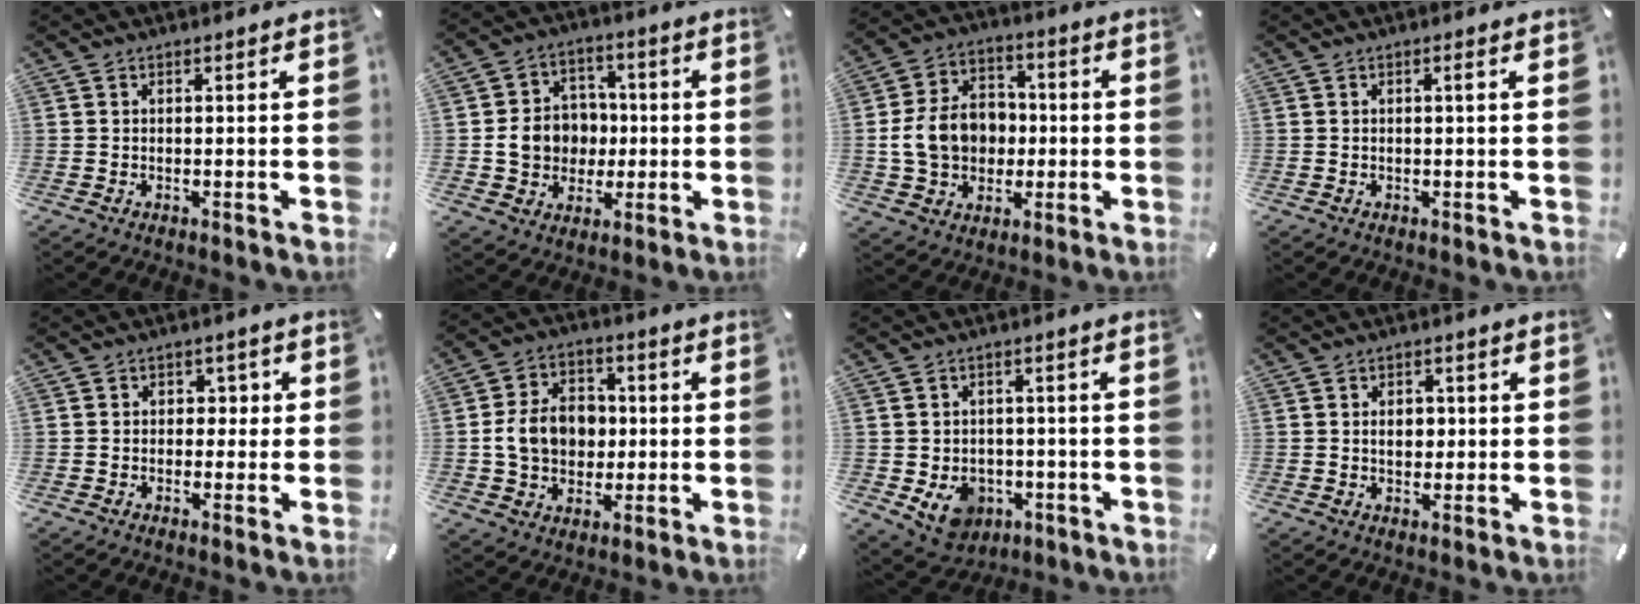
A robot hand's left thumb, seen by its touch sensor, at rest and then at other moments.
{"total": 9.9, "force": [-0.9, 9.1, 3.7], "torque": [-0.066, 0.011, -0.011]}
{"total": 12.4, "force": [-1.0, 10.4, 6.6], "torque": [-0.146, 0.023, -0.017]}
{"total": 1.1, "force": [0.1, 0.0, 1.1], "torque": [-0.020, 0.001, 0.001]}
{"total": 3.2, "force": [-0.6, 2.8, 1.5], "torque": [-0.014, 0.005, -0.020]}
{"total": 11.2, "force": [-0.2, 9.4, 6.0], "torque": [-0.125, 0.021, 0.001]}
{"total": 7.8, "force": [-2.4, 6.7, 3.2], "torque": [-0.050, 0.015, -0.041]}
{"total": 4.1, "force": [0.1, 3.2, 2.6], "torque": [-0.029, -0.003, -0.005]}